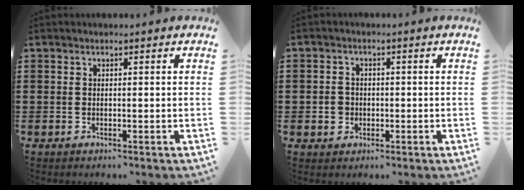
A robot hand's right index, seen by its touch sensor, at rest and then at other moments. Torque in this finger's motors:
{"motor_torque": [1.22, 0.92, -0.26, -0.21]}